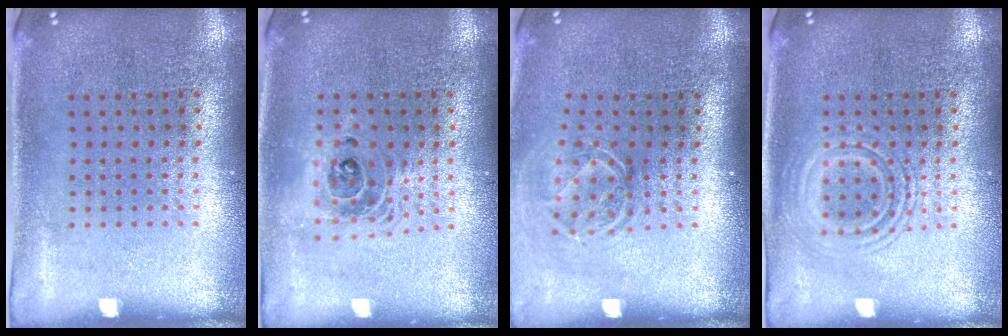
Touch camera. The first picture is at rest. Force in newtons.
{"total": 1.5, "press": 1.2, "slide": 0.9}
{"total": 1.7, "press": 1.3, "slide": 1.2}
{"total": 2.8, "press": 2.7, "slide": 0.4}